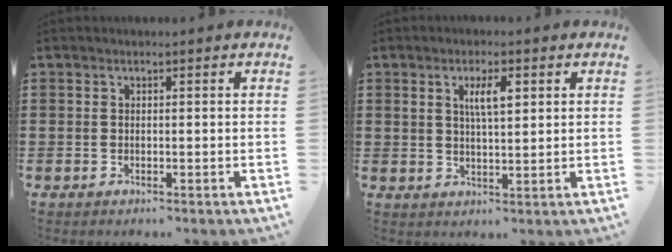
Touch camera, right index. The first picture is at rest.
{"total": 4.4, "force": [1.5, 1.3, 3.9], "torque": [-0.074, 0.006, 0.022]}